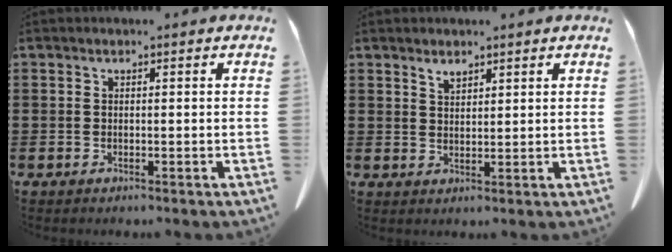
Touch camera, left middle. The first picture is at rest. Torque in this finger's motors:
{"motor_torque": [0.08, 0.06, 0.00, 0.02]}